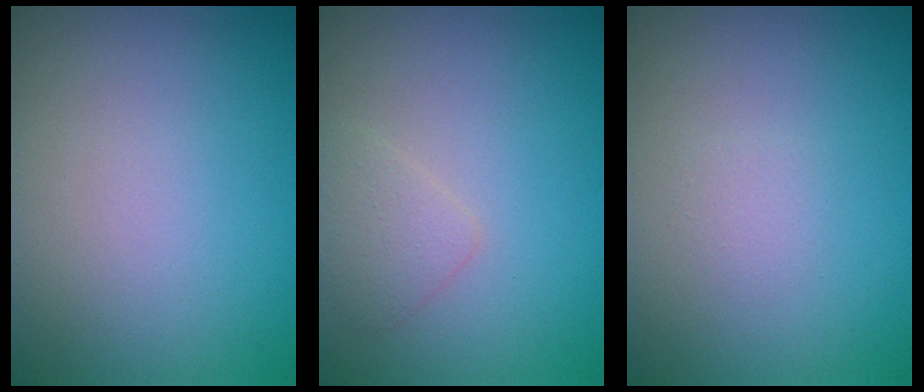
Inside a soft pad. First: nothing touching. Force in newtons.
{"total": 1.5, "press": 1.5, "slide": 0.1}
{"total": 0.7, "press": 0.7, "slide": 0.0}